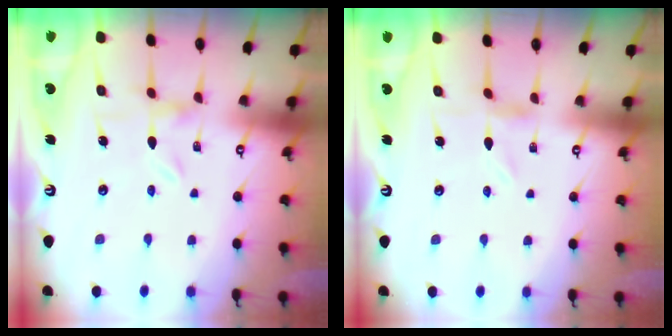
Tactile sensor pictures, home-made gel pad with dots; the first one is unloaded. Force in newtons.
{"total": 0.8, "press": 0.8, "slide": 0.2}